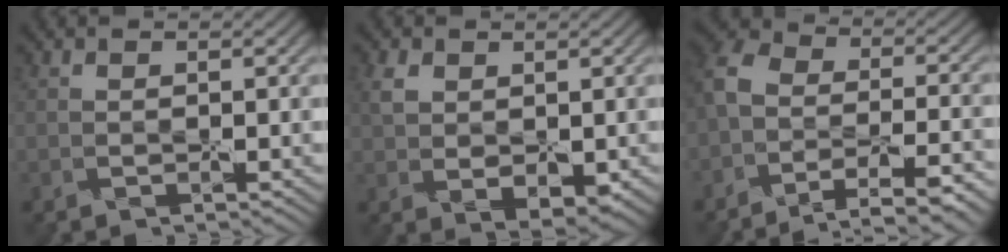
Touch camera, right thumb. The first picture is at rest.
{"total": 4.8, "force": [0.7, 3.1, 3.6], "torque": [-0.065, -0.005, 0.015]}
{"total": 9.4, "force": [-5.4, 4.8, 6.0], "torque": [-0.132, -0.002, -0.096]}